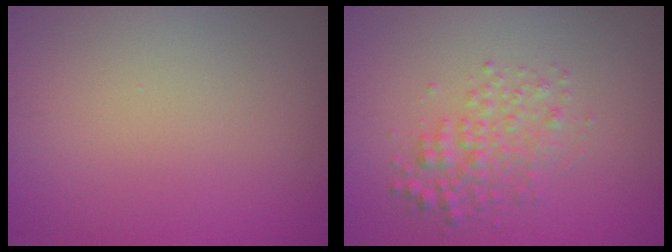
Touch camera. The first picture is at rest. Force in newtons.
{"total": 2.6, "press": 2.6, "slide": 0.1}